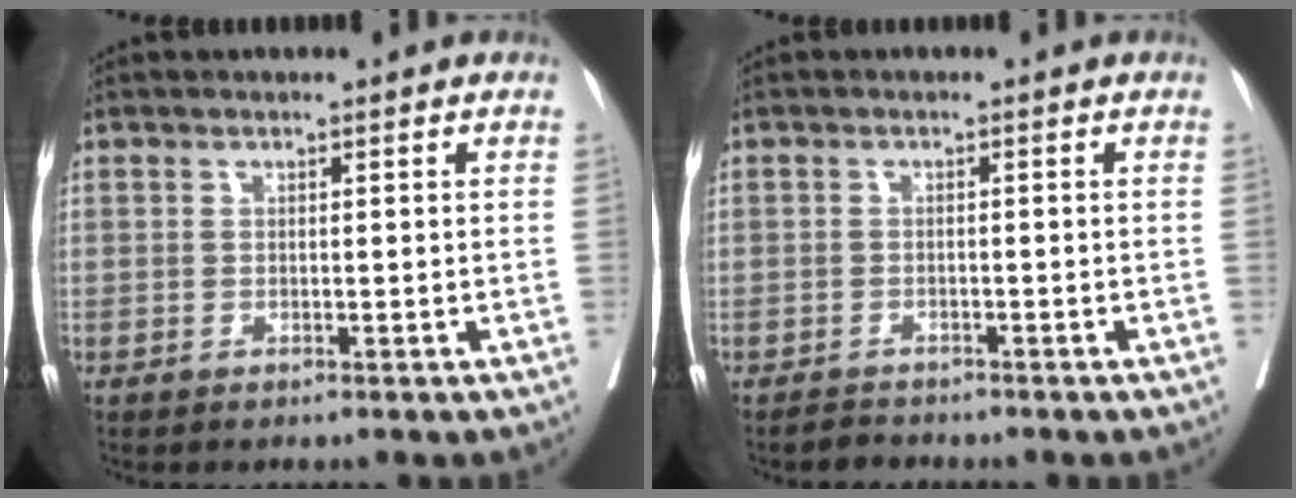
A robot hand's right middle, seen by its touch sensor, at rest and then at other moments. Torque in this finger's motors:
{"motor_torque": [0.31, -0.34, -0.01, 0.00]}